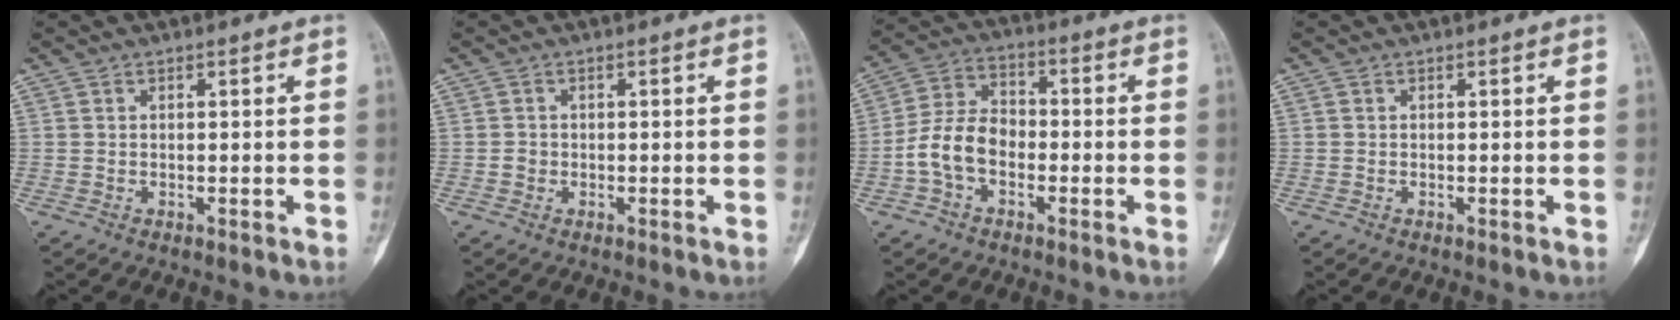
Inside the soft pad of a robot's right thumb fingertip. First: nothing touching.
{"total": 1.2, "force": [-0.3, 1.1, 0.3], "torque": [-0.001, 0.005, -0.005]}
{"total": 9.2, "force": [-2.6, 6.3, 6.2], "torque": [-0.110, 0.038, -0.060]}
{"total": 0.0}